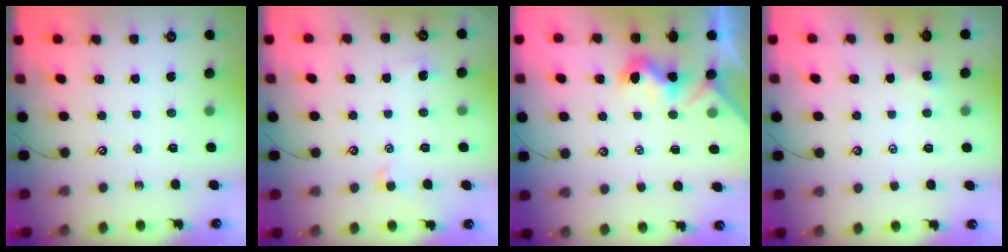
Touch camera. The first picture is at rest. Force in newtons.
{"total": 1.4, "press": 1.3, "slide": 0.6}
{"total": 0.9, "press": 0.8, "slide": 0.2}
{"total": 3.9, "press": 3.9, "slide": 0.1}